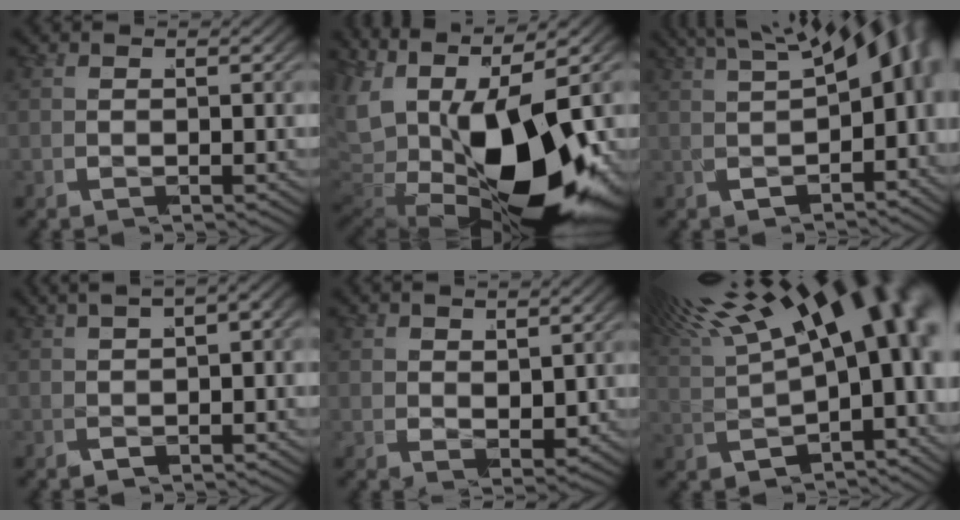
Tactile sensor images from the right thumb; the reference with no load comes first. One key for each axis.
{"total": 20.2, "fx": -1.9, "fy": 12.5, "fz": 15.7, "tx": -0.283, "ty": -0.046, "tz": -0.015}
{"total": 9.9, "fx": 1.8, "fy": 5.7, "fz": 7.9, "tx": -0.098, "ty": 0.005, "tz": 0.027}
{"total": 6.7, "fx": 1.0, "fy": 3.8, "fz": 5.4, "tx": -0.080, "ty": 0.012, "tz": 0.007}
{"total": 1.7, "fx": 1.5, "fy": 0.7, "fz": 0.6, "tx": -0.006, "ty": 0.003, "tz": 0.030}
{"total": 14.8, "fx": 3.0, "fy": 8.7, "fz": 11.6, "tx": -0.161, "ty": -0.011, "tz": 0.056}